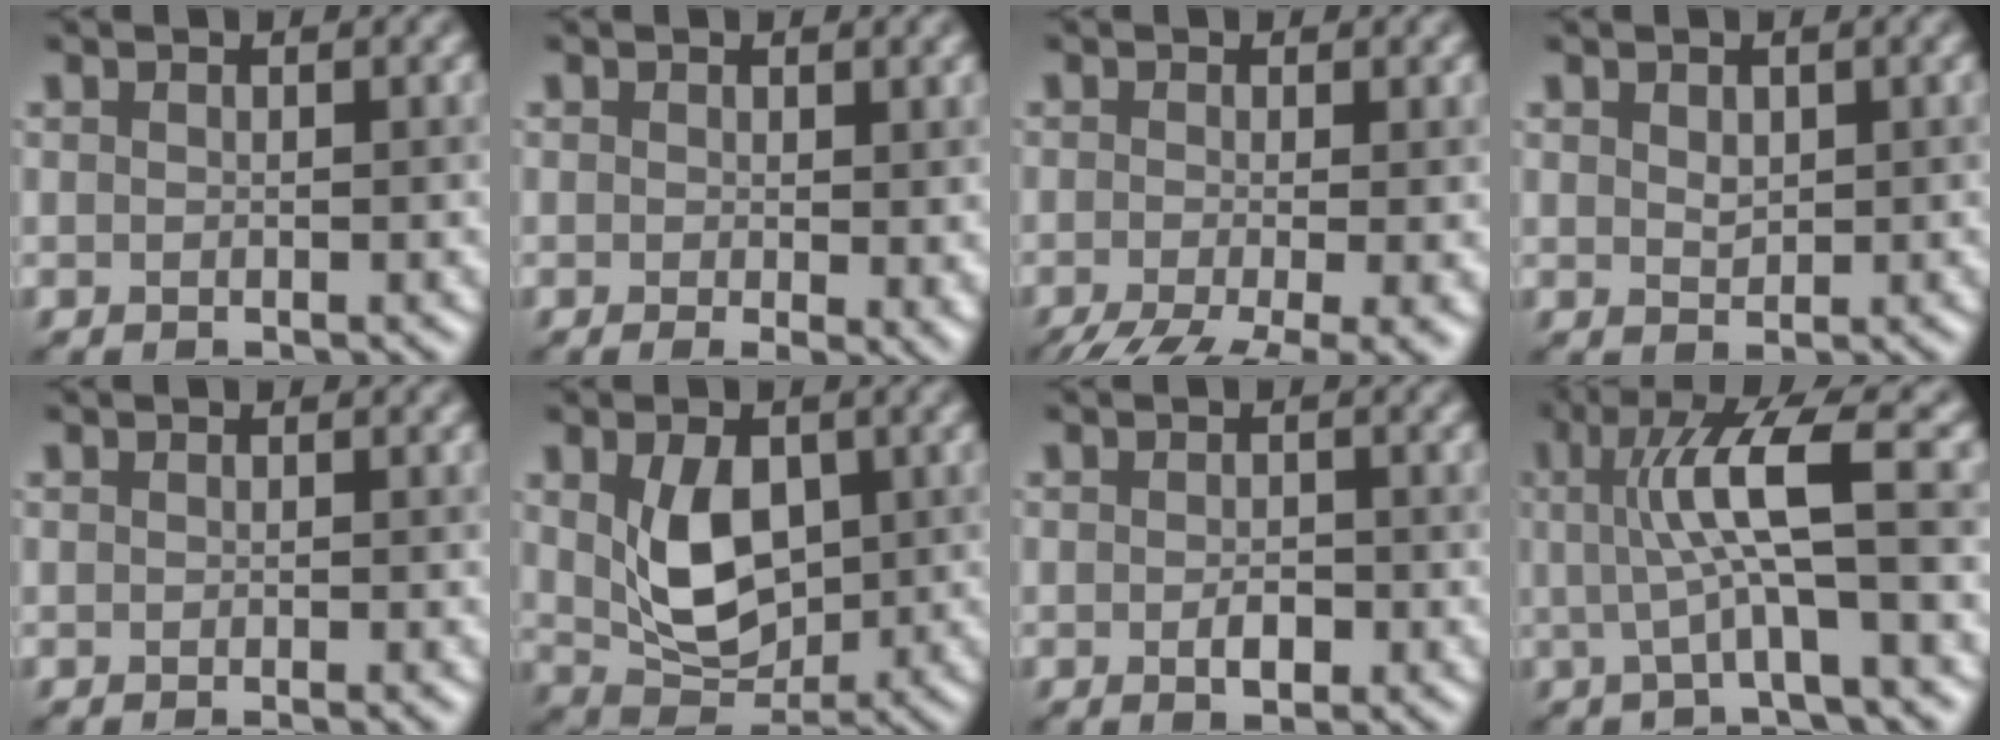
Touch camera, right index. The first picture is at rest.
{"total": 2.4, "force": [-0.1, 0.4, 2.3], "torque": [-0.036, -0.014, 0.004]}
{"total": 8.1, "force": [-4.1, 2.9, 6.4], "torque": [-0.100, -0.020, -0.057]}
{"total": 0.7, "force": [0.4, 0.5, 0.2], "torque": [-0.009, -0.003, 0.018]}
{"total": 0.5, "force": [-0.2, 0.3, 0.4], "torque": [-0.003, -0.009, -0.009]}
{"total": 5.4, "force": [0.6, 3.7, 3.9], "torque": [-0.087, -0.009, 0.028]}
{"total": 1.0, "force": [-0.5, 0.5, 0.7], "torque": [-0.023, -0.003, -0.006]}
{"total": 6.3, "force": [0.7, 1.0, 6.2], "torque": [-0.116, 0.007, 0.015]}